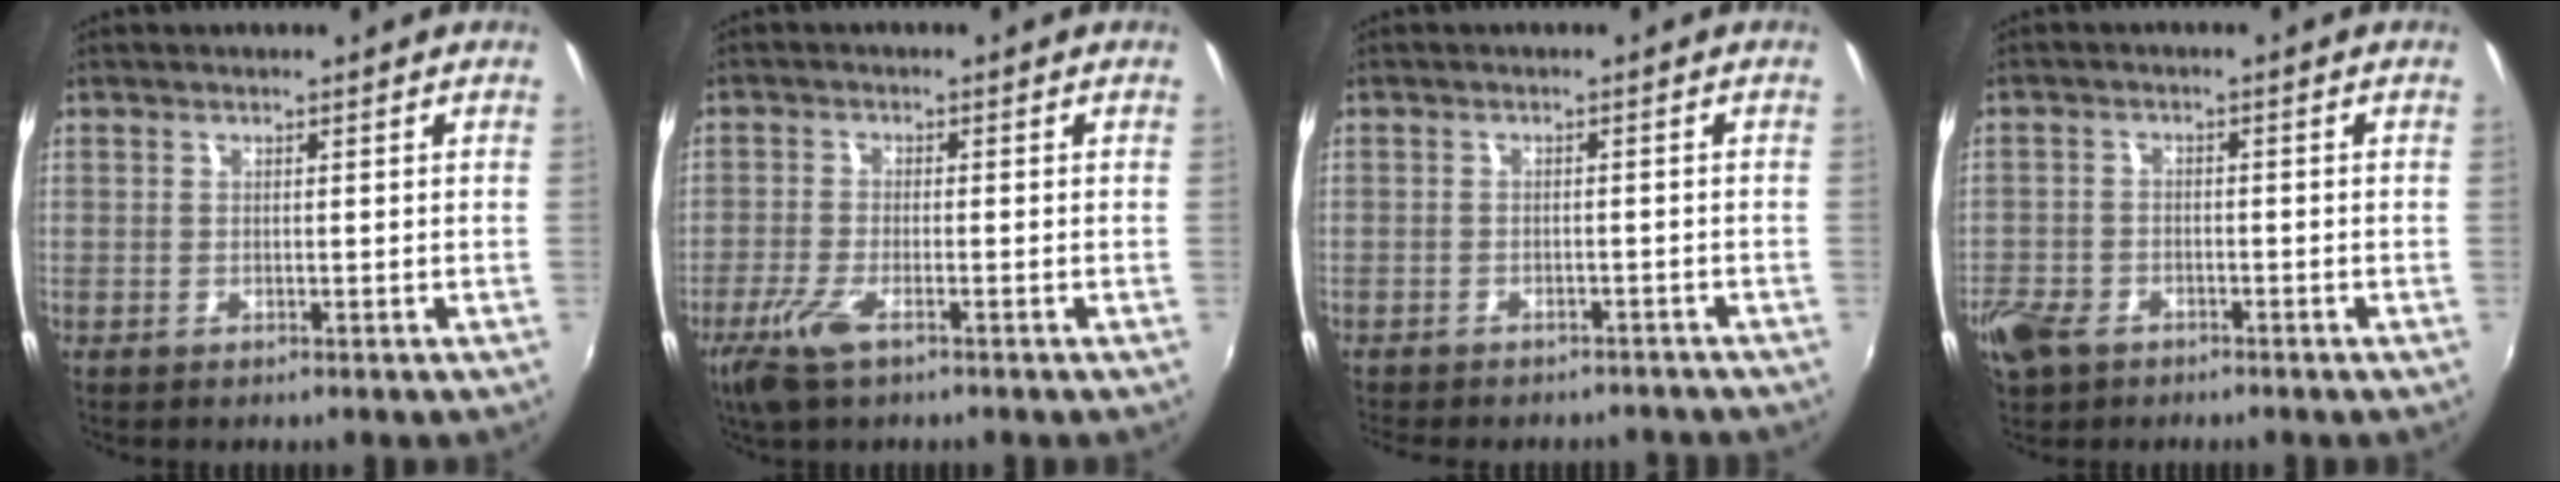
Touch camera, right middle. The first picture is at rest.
{"total": 6.1, "force": [-3.7, 1.6, 4.5], "torque": [-0.112, -0.016, -0.070]}
{"total": 9.0, "force": [-7.8, 3.0, 3.2], "torque": [-0.074, -0.014, -0.102]}
{"total": 9.2, "force": [-5.3, 6.4, 4.1], "torque": [-0.125, -0.008, -0.096]}